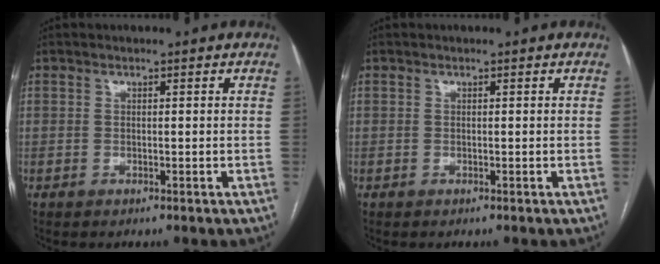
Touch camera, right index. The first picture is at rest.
{"total": 0.0}